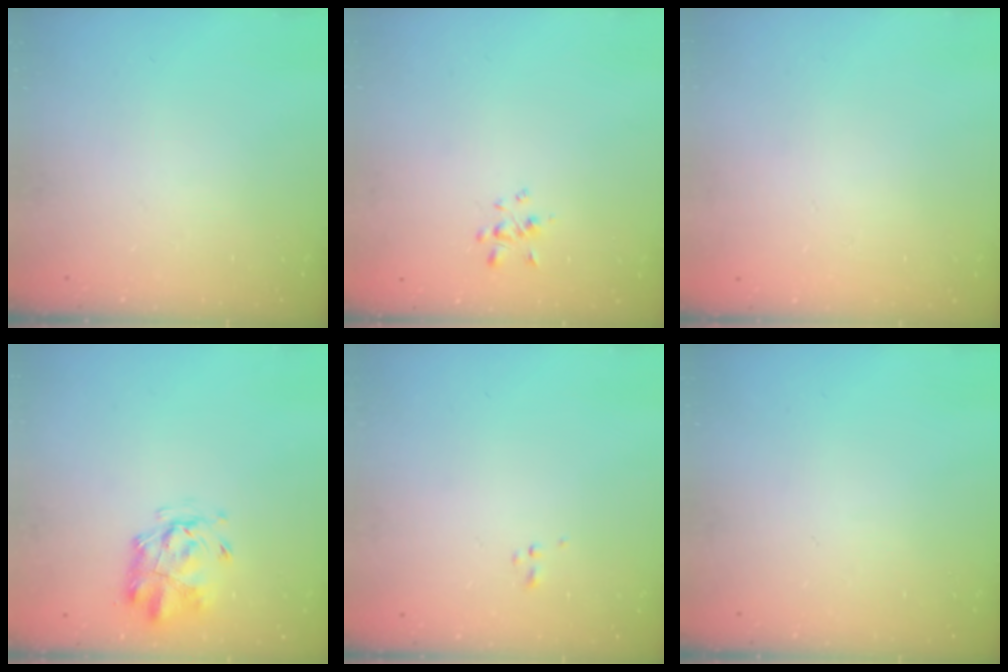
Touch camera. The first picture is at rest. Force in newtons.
{"total": 1.9, "press": 1.8, "slide": 0.7}
{"total": 1.7, "press": 1.6, "slide": 0.2}
{"total": 2.9, "press": 2.9, "slide": 0.7}
{"total": 0.6, "press": 0.6, "slide": 0.1}
{"total": 0.0}